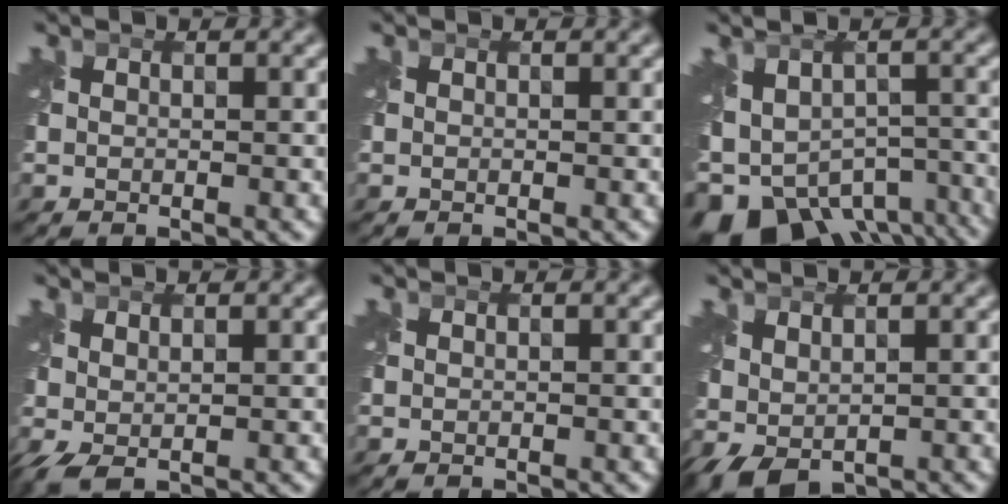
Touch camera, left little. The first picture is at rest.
{"total": 0.0}
{"total": 11.7, "force": [-7.5, 6.7, 5.9], "torque": [-0.110, -0.028, -0.089]}
{"total": 1.7, "force": [0.2, 0.6, 1.6], "torque": [-0.043, 0.000, 0.003]}
{"total": 0.0}
{"total": 3.1, "force": [0.0, 2.0, 2.4], "torque": [-0.049, 0.000, 0.005]}